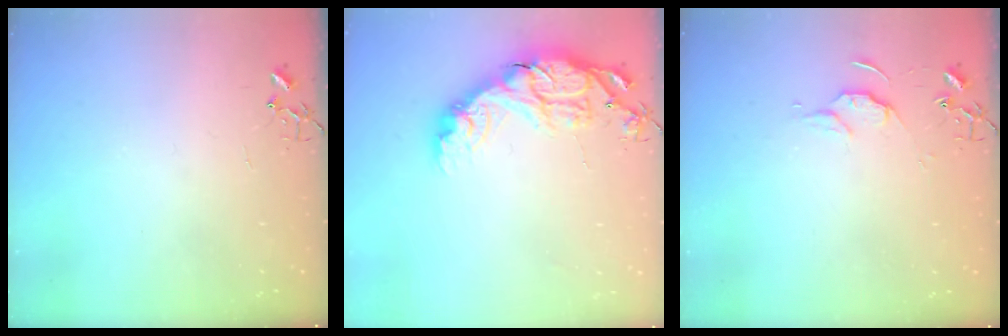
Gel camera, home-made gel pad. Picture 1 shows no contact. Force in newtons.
{"total": 17.2, "press": 17.2, "slide": 0.5}
{"total": 6.3, "press": 6.3, "slide": 0.7}